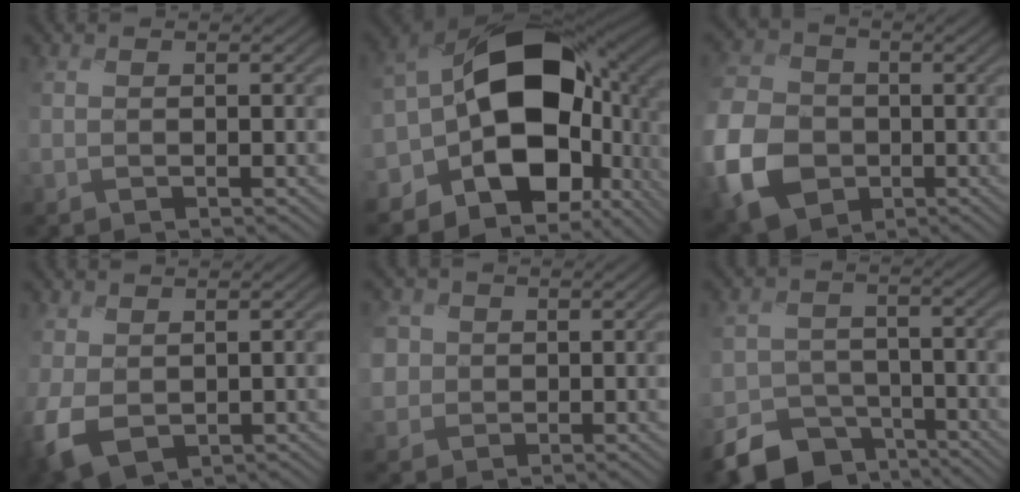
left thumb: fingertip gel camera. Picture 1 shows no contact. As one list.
[{"total": 18.9, "force": [-2.3, 12.8, 13.6], "torque": [-0.245, -0.052, -0.021]}, {"total": 12.7, "force": [-4.2, 9.9, 6.7], "torque": [-0.202, -0.028, -0.096]}, {"total": 4.8, "force": [-1.0, 3.5, 3.2], "torque": [-0.095, -0.022, -0.019]}, {"total": 4.0, "force": [-0.2, 3.9, 1.0], "torque": [-0.052, -0.005, -0.015]}, {"total": 10.3, "force": [-7.7, 6.3, 2.7], "torque": [-0.047, -0.021, -0.125]}]